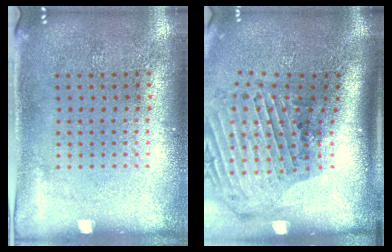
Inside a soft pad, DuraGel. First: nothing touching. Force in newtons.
{"total": 3.0, "press": 2.1, "slide": 2.0}